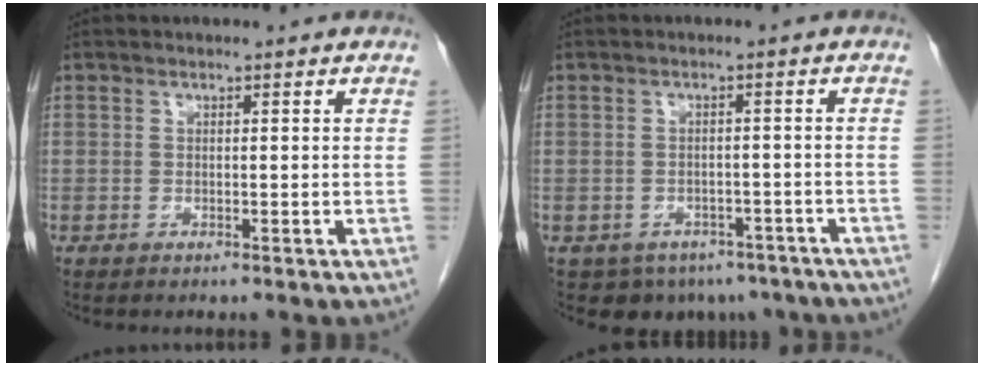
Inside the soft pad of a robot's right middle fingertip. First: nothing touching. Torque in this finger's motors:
{"motor_torque": [-0.29, -0.10, 0.04, -0.01]}